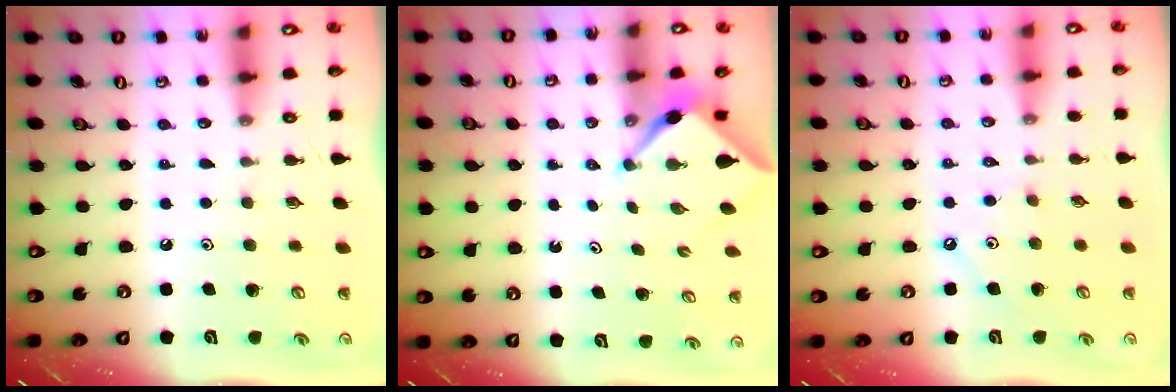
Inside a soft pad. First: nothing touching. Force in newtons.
{"total": 3.2, "press": 3.2, "slide": 0.3}
{"total": 2.8, "press": 2.7, "slide": 0.6}